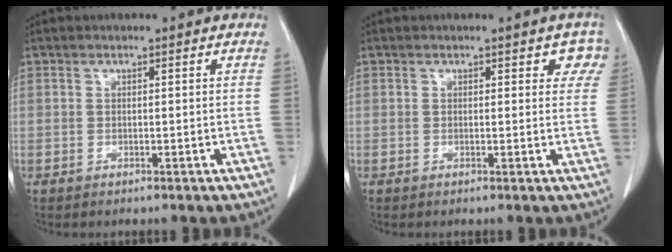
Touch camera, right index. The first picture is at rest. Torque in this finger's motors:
{"motor_torque": [0.14, 0.03, 0.01, 0.00]}